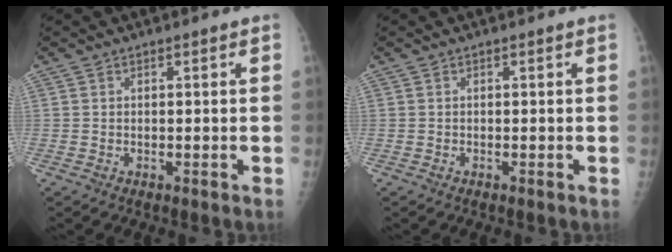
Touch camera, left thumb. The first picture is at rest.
{"total": 0.0}